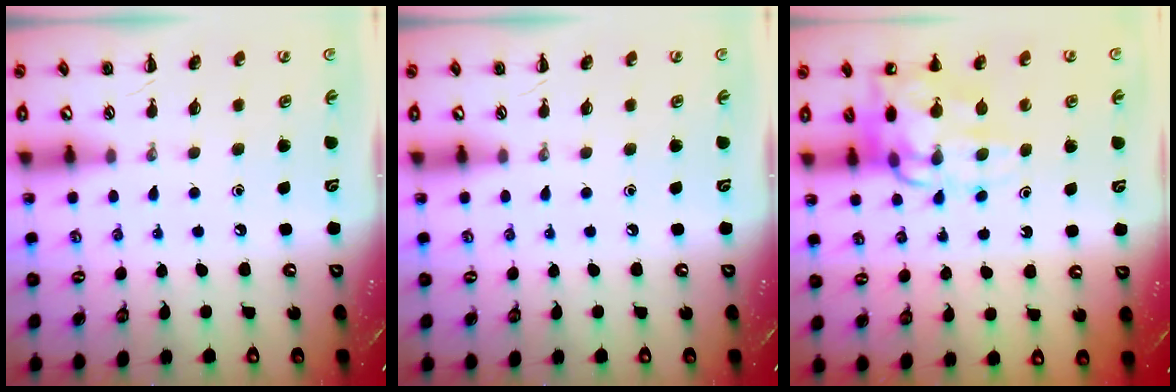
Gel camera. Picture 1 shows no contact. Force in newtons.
{"total": 0.0}
{"total": 13.3, "press": 13.0, "slide": 2.8}